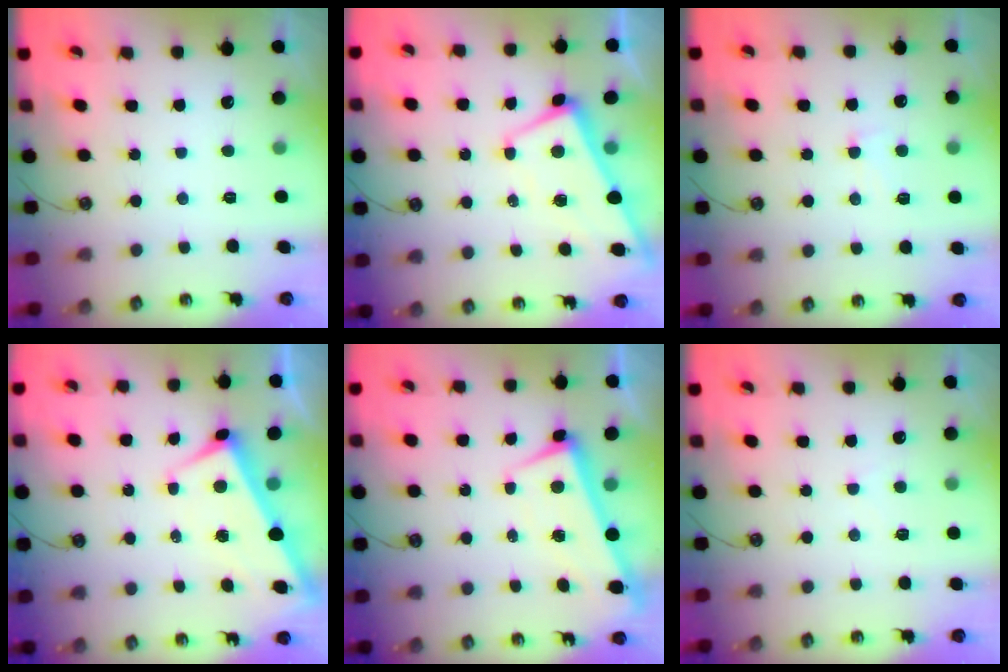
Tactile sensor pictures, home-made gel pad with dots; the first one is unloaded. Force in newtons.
{"total": 1.6, "press": 1.4, "slide": 0.7}
{"total": 0.9, "press": 0.5, "slide": 0.8}
{"total": 2.6, "press": 2.5, "slide": 0.7}
{"total": 1.6, "press": 0.5, "slide": 1.5}
{"total": 0.7, "press": 0.6, "slide": 0.3}